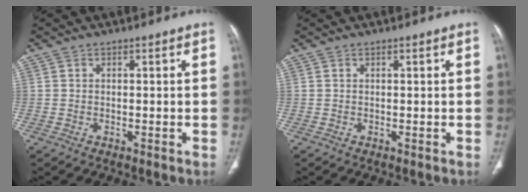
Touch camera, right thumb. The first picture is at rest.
{"total": 0.0}